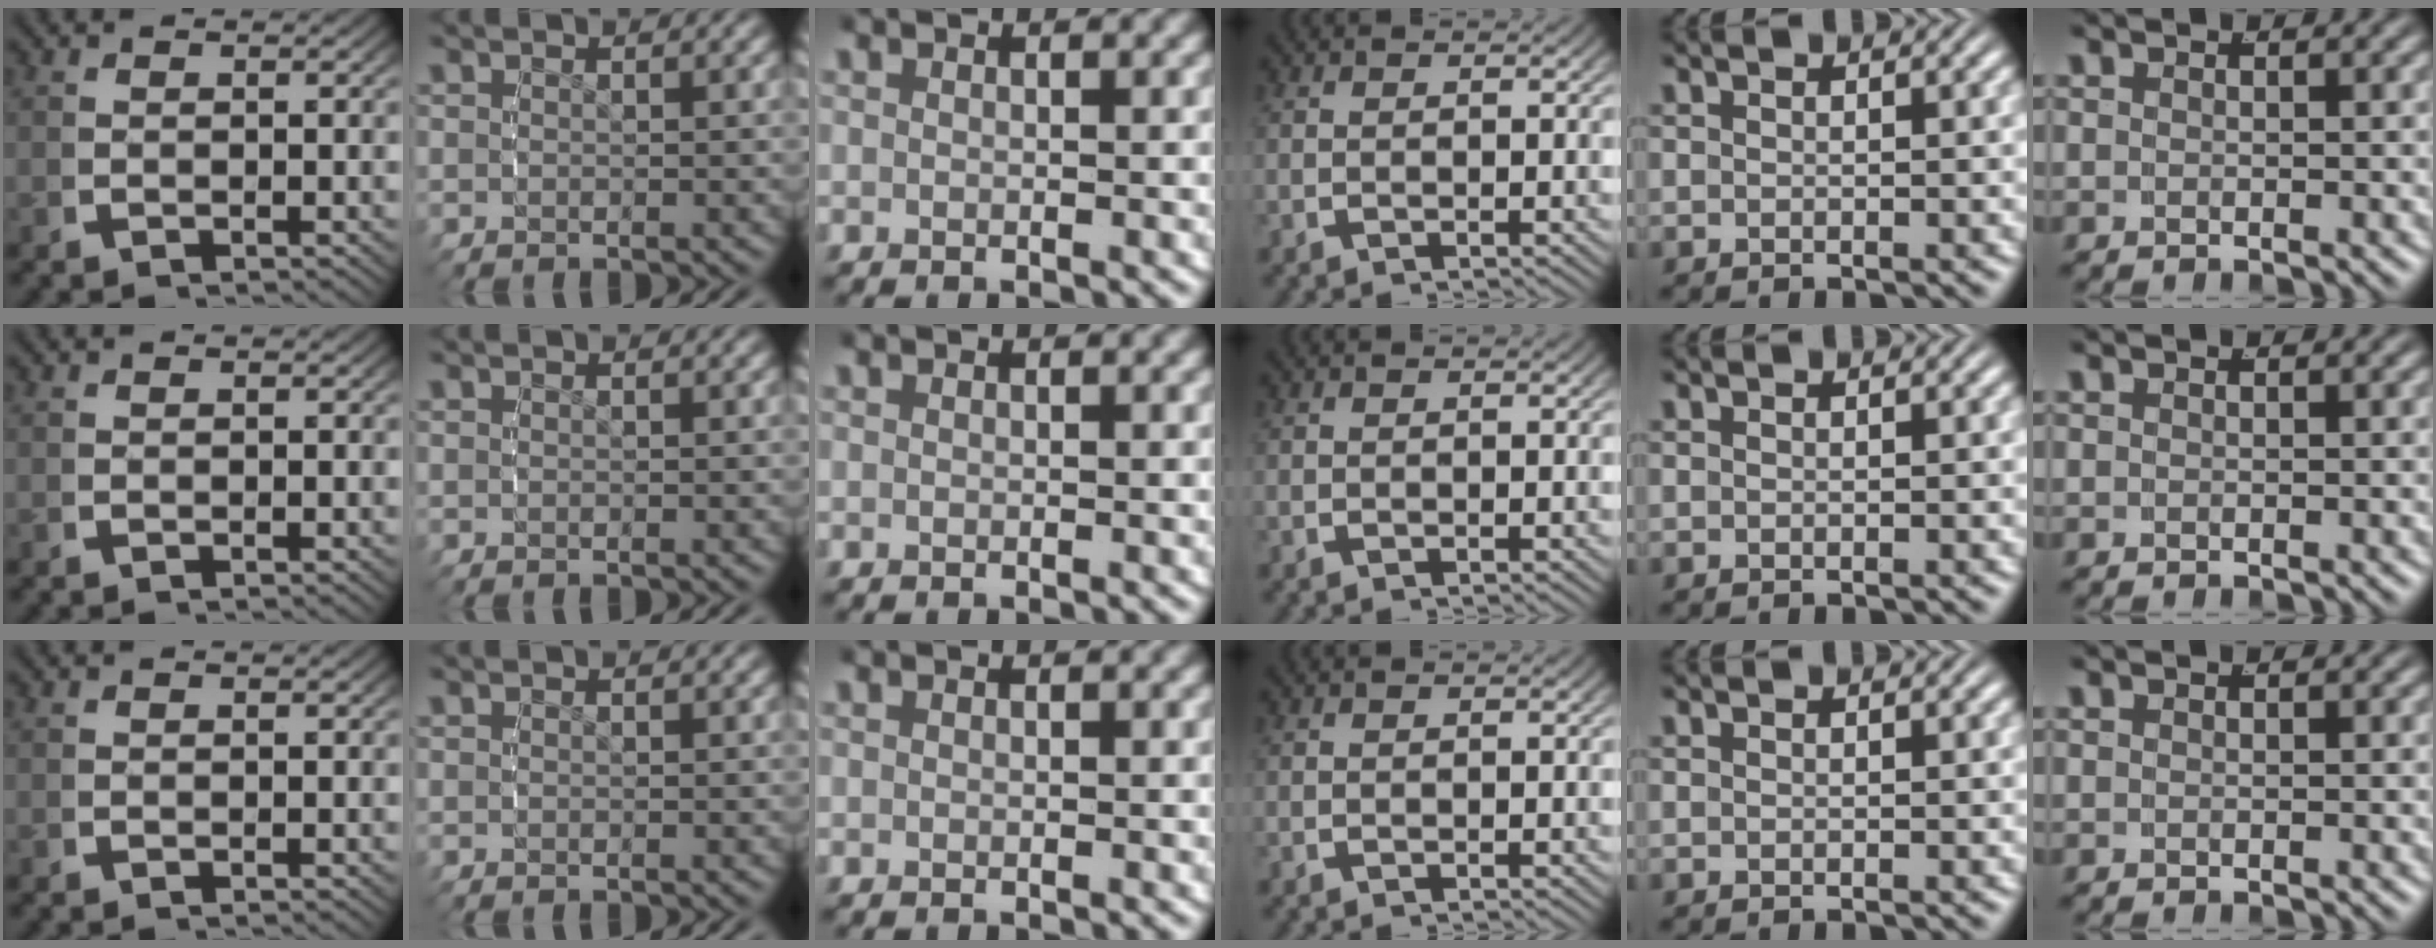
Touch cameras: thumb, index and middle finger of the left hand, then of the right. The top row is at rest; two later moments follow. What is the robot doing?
{"motion": "reach", "object": "markers"}